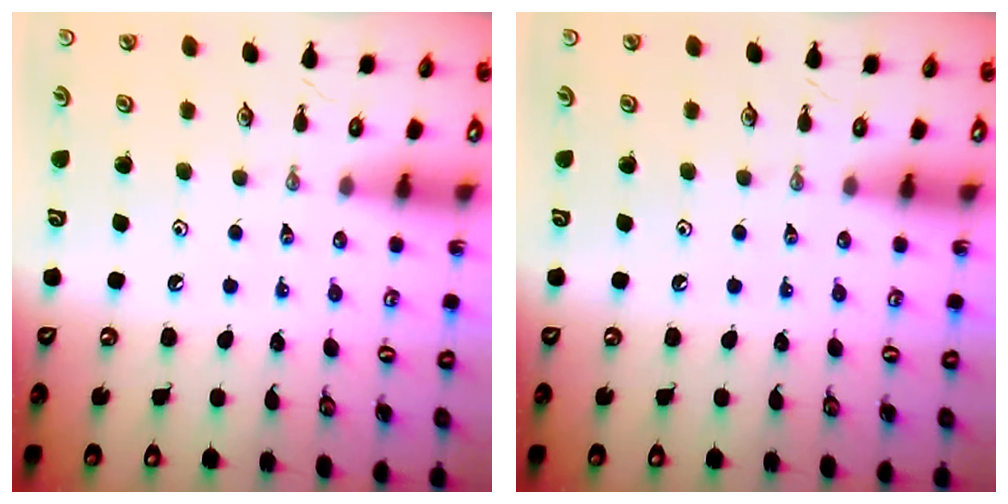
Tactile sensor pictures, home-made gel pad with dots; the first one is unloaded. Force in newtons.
{"total": 0.0}